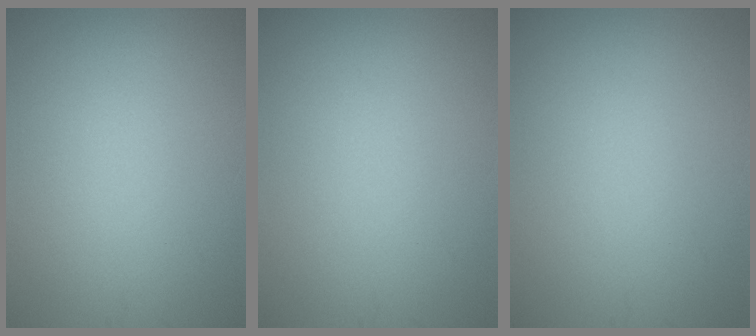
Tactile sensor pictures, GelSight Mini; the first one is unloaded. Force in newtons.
{"total": 0.0}
{"total": 0.0}